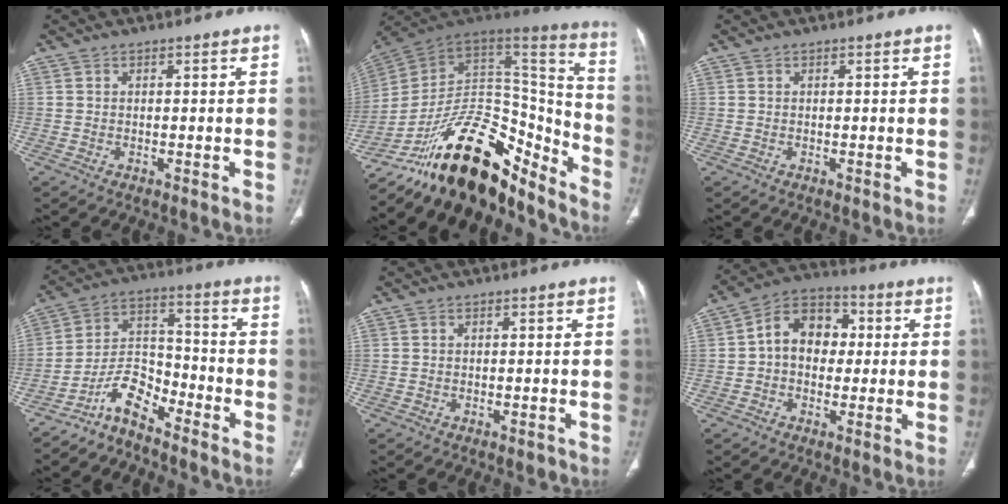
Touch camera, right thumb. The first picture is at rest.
{"total": 30.0, "force": [-20.8, 13.0, 17.4], "torque": [-0.248, 0.093, -0.331]}
{"total": 0.0}
{"total": 8.3, "force": [-6.8, 3.2, 3.6], "torque": [-0.063, 0.075, -0.136]}
{"total": 0.7, "force": [-0.4, 0.4, 0.5], "torque": [-0.005, 0.000, -0.004]}
{"total": 10.9, "force": [0.9, 8.3, 7.1], "torque": [-0.080, 0.026, 0.004]}